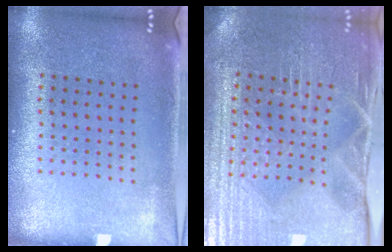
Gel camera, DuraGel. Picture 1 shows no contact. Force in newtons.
{"total": 4.2, "press": 4.1, "slide": 0.9}